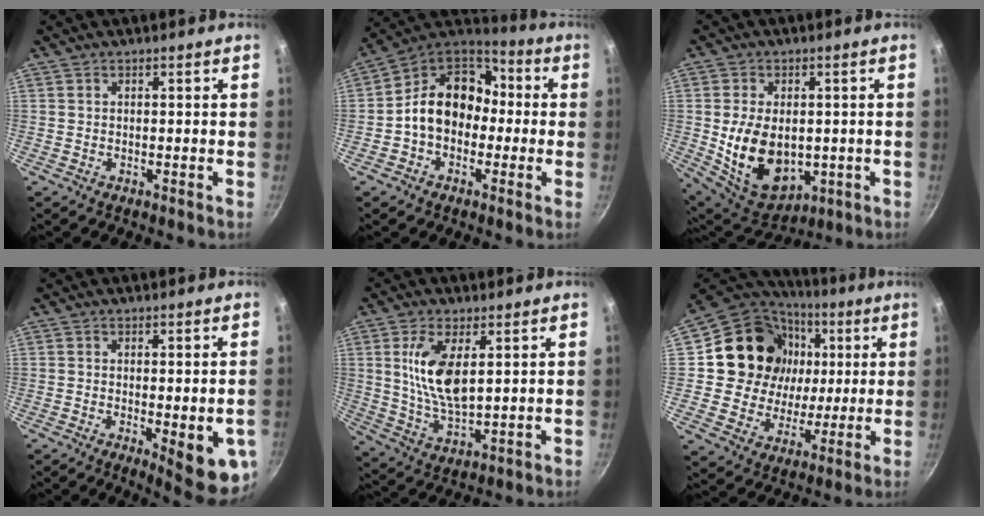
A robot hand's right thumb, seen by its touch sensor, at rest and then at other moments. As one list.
[{"total": 14.6, "force": [-1.2, 11.5, 8.9], "torque": [-0.101, 0.051, -0.041]}, {"total": 14.8, "force": [-0.9, 10.0, 10.9], "torque": [-0.163, -0.014, 0.012]}, {"total": 10.9, "force": [-2.5, 3.2, 10.1], "torque": [-0.108, -0.006, -0.023]}, {"total": 11.1, "force": [2.9, 5.0, 9.5], "torque": [-0.180, -0.019, 0.063]}, {"total": 20.5, "force": [4.1, 18.0, 8.8], "torque": [-0.144, 0.007, 0.073]}]